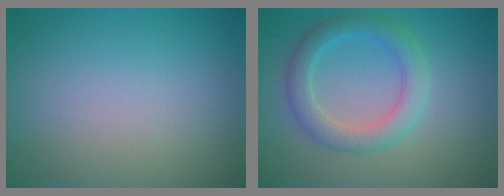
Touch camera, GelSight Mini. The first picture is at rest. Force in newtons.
{"total": 3.8, "press": 3.8, "slide": 0.2}